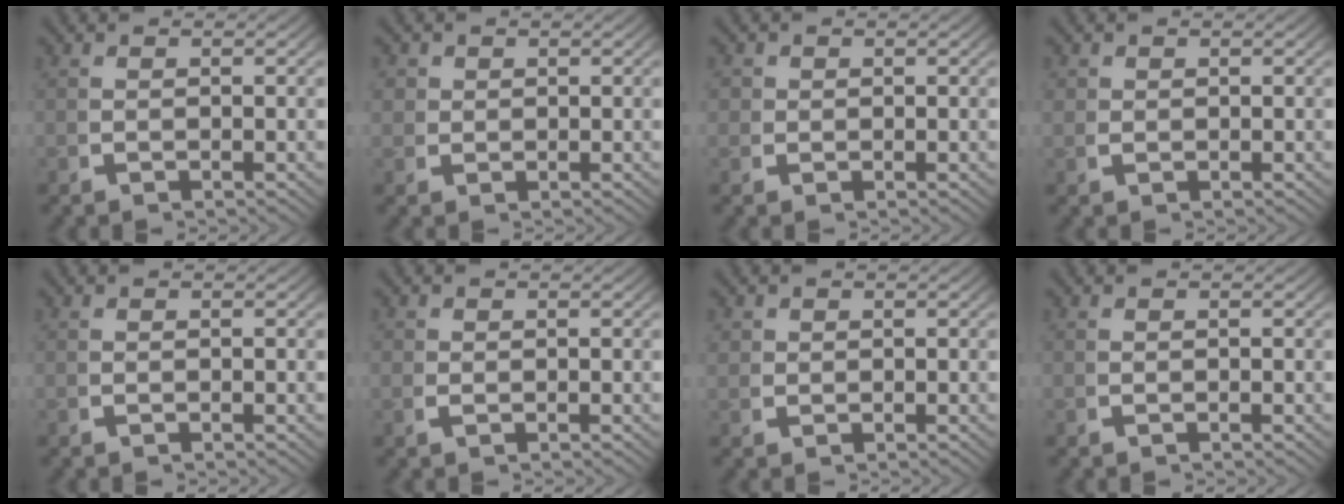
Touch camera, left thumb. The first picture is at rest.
{"total": 2.3, "force": [0.8, 2.1, 0.8], "torque": [-0.022, -0.005, 0.014]}
{"total": 1.7, "force": [0.4, 1.6, 0.5], "torque": [-0.012, -0.004, 0.004]}
{"total": 1.4, "force": [0.3, 1.2, 0.5], "torque": [-0.019, -0.007, 0.009]}
{"total": 0.0}
{"total": 0.7, "force": [0.1, 0.6, 0.3], "torque": [-0.015, -0.005, 0.003]}
{"total": 1.8, "force": [0.5, 1.7, 0.6], "torque": [-0.021, -0.005, 0.011]}
{"total": 0.0}